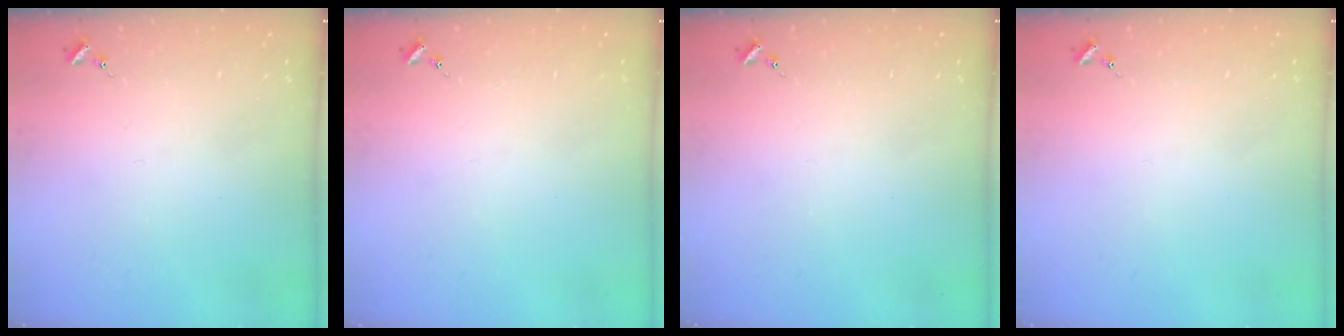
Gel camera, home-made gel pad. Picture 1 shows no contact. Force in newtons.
{"total": 0.0}
{"total": 0.0}
{"total": 0.0}